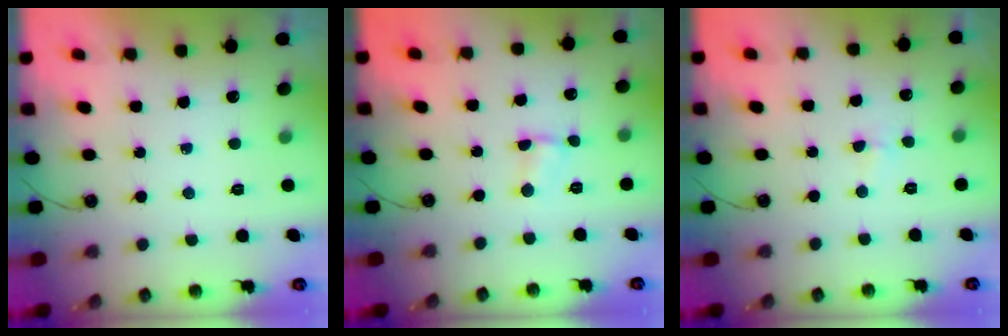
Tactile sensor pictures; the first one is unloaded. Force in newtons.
{"total": 1.7, "press": 1.7, "slide": 0.2}
{"total": 3.6, "press": 1.5, "slide": 3.3}